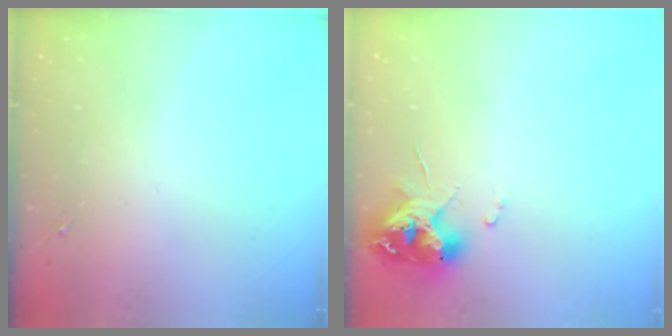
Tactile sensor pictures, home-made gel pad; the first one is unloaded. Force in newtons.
{"total": 11.1, "press": 11.0, "slide": 1.2}